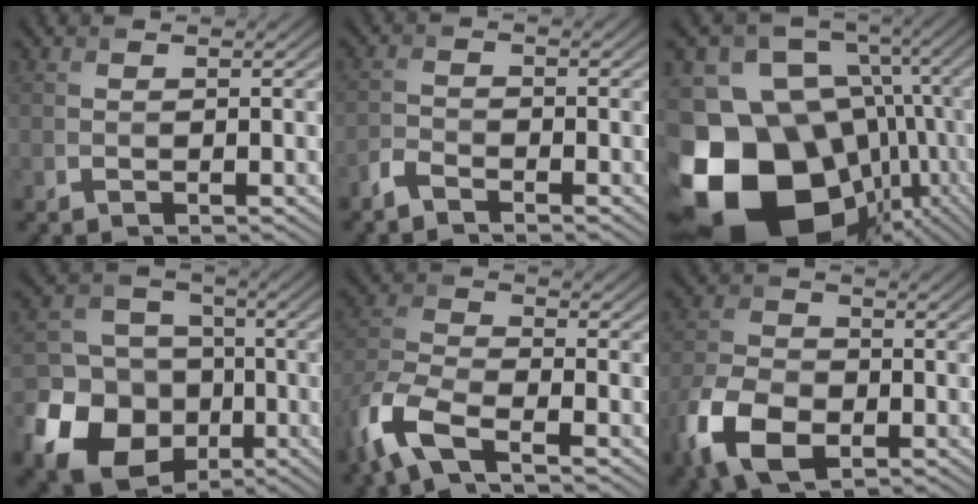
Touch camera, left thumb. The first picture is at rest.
{"total": 2.3, "force": [-2.0, 0.7, 0.9], "torque": [-0.022, -0.001, -0.051]}
{"total": 20.9, "force": [-7.0, 15.4, 12.2], "torque": [-0.263, -0.014, -0.083]}
{"total": 15.9, "force": [-5.6, 13.3, 6.7], "torque": [-0.180, -0.050, -0.116]}
{"total": 8.5, "force": [-5.3, 2.9, 6.0], "torque": [-0.144, -0.011, -0.126]}
{"total": 9.6, "force": [-4.4, 5.8, 6.3], "torque": [-0.154, -0.015, -0.093]}